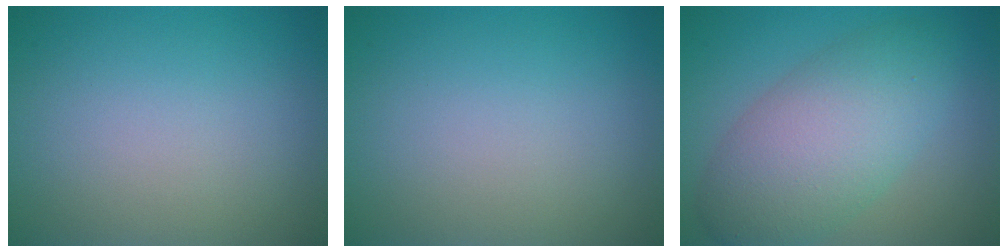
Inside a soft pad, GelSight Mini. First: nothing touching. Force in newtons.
{"total": 0.0}
{"total": 7.3, "press": 7.3, "slide": 0.3}